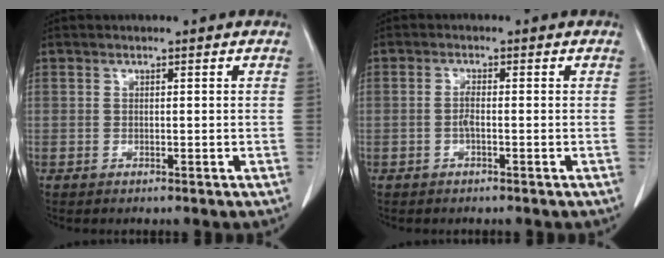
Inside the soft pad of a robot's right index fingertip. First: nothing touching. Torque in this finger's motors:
{"motor_torque": [0.31, -0.30, 0.22, 0.06]}